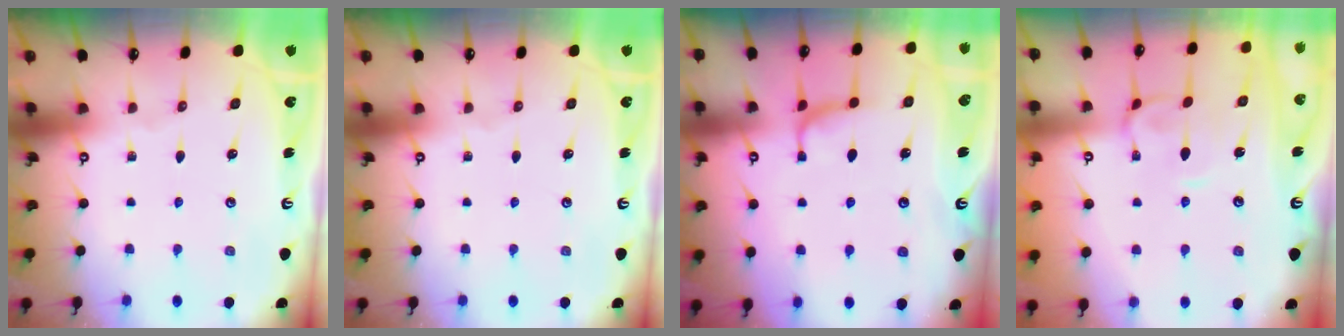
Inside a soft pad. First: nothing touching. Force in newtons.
{"total": 0.0}
{"total": 0.9, "press": 0.4, "slide": 0.8}
{"total": 2.3, "press": 2.2, "slide": 0.6}